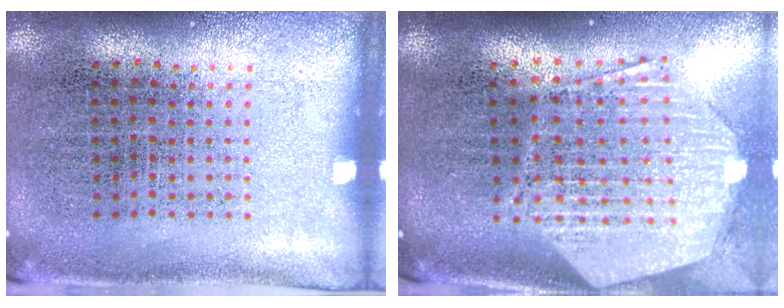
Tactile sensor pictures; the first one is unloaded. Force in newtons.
{"total": 3.1, "press": 2.4, "slide": 1.9}